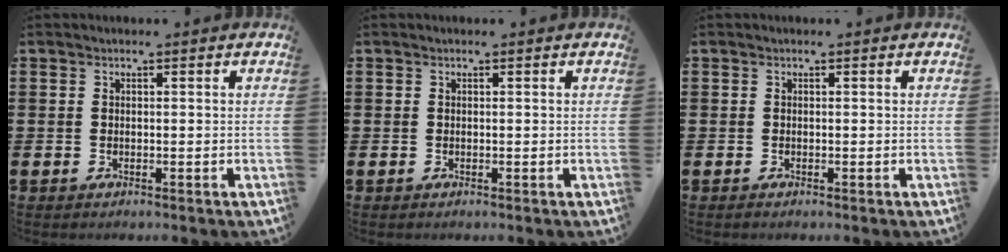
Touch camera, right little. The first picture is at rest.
{"total": 0.0}
{"total": 0.0}